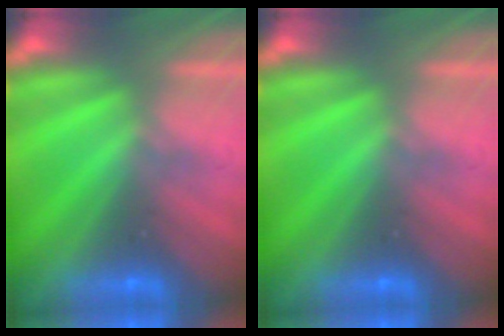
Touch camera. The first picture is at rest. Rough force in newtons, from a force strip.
{"total": 0.0}